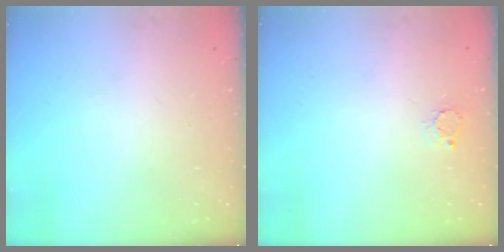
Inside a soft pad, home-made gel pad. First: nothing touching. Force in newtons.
{"total": 3.2, "press": 3.2, "slide": 0.4}